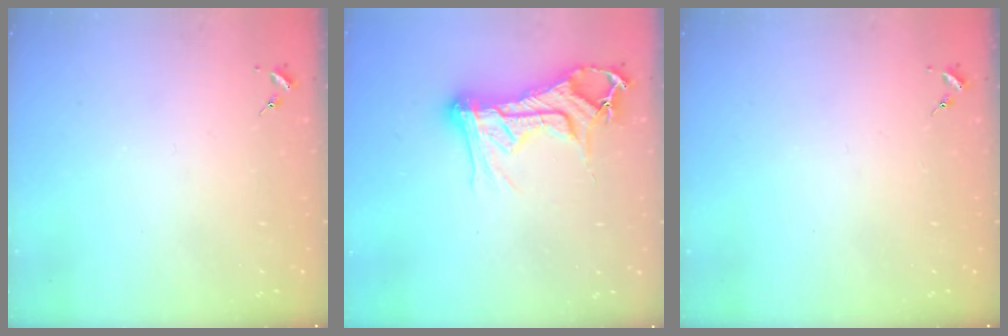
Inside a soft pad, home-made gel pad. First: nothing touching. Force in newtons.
{"total": 15.6, "press": 15.6, "slide": 1.1}
{"total": 0.0}